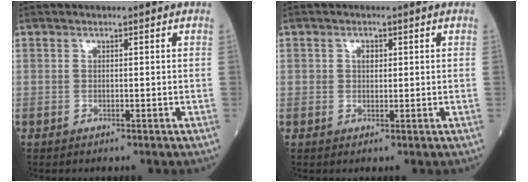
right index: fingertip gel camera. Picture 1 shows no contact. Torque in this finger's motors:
{"motor_torque": [-0.01, 0.01, 0.00, 0.03]}